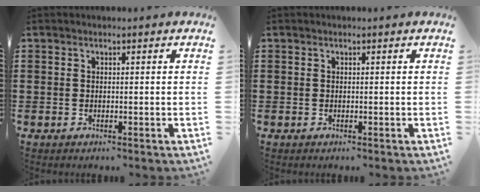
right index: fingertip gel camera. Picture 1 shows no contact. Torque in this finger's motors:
{"motor_torque": [0.00, 0.00, 0.00, 0.00]}